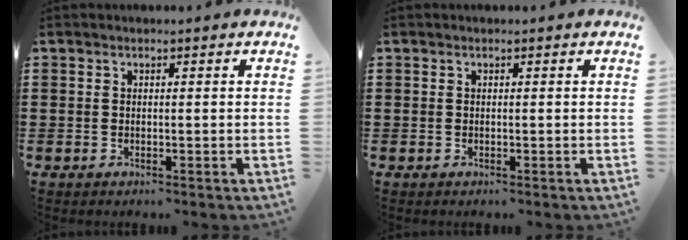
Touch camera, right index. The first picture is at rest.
{"total": 0.0}